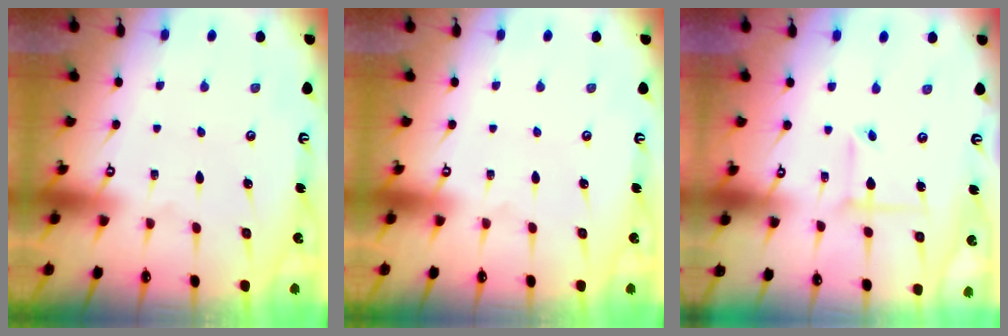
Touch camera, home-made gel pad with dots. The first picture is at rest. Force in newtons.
{"total": 0.0}
{"total": 4.5, "press": 4.4, "slide": 0.4}